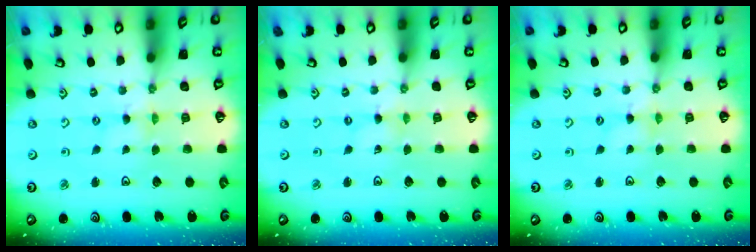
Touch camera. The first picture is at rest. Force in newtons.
{"total": 0.0}
{"total": 1.7, "press": 1.7, "slide": 0.2}